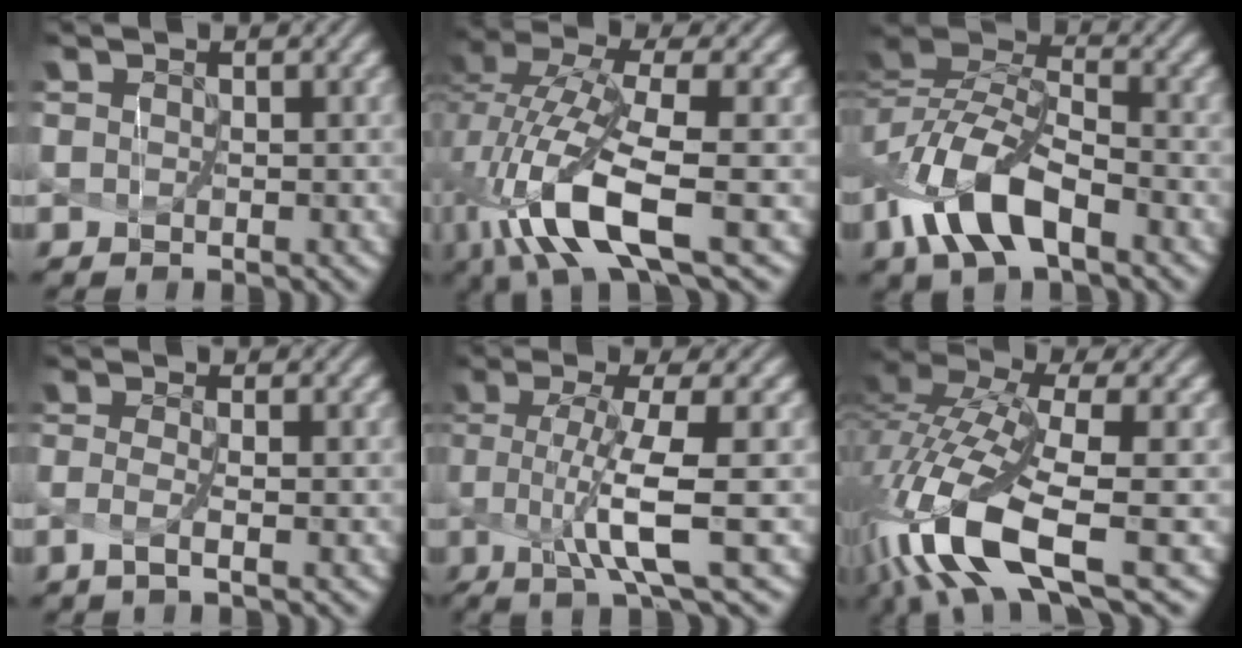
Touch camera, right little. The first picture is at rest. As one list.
[{"total": 8.7, "force": [-3.2, 2.3, 7.7], "torque": [-0.168, -0.004, -0.055]}, {"total": 8.0, "force": [-3.9, 3.5, 6.0], "torque": [-0.128, 0.010, -0.075]}, {"total": 1.6, "force": [-1.2, -0.4, 1.0], "torque": [-0.039, -0.006, -0.017]}, {"total": 6.0, "force": [-1.6, -0.1, 5.8], "torque": [-0.115, -0.007, -0.017]}, {"total": 11.5, "force": [-4.9, 3.7, 9.7], "torque": [-0.210, -0.003, -0.083]}]